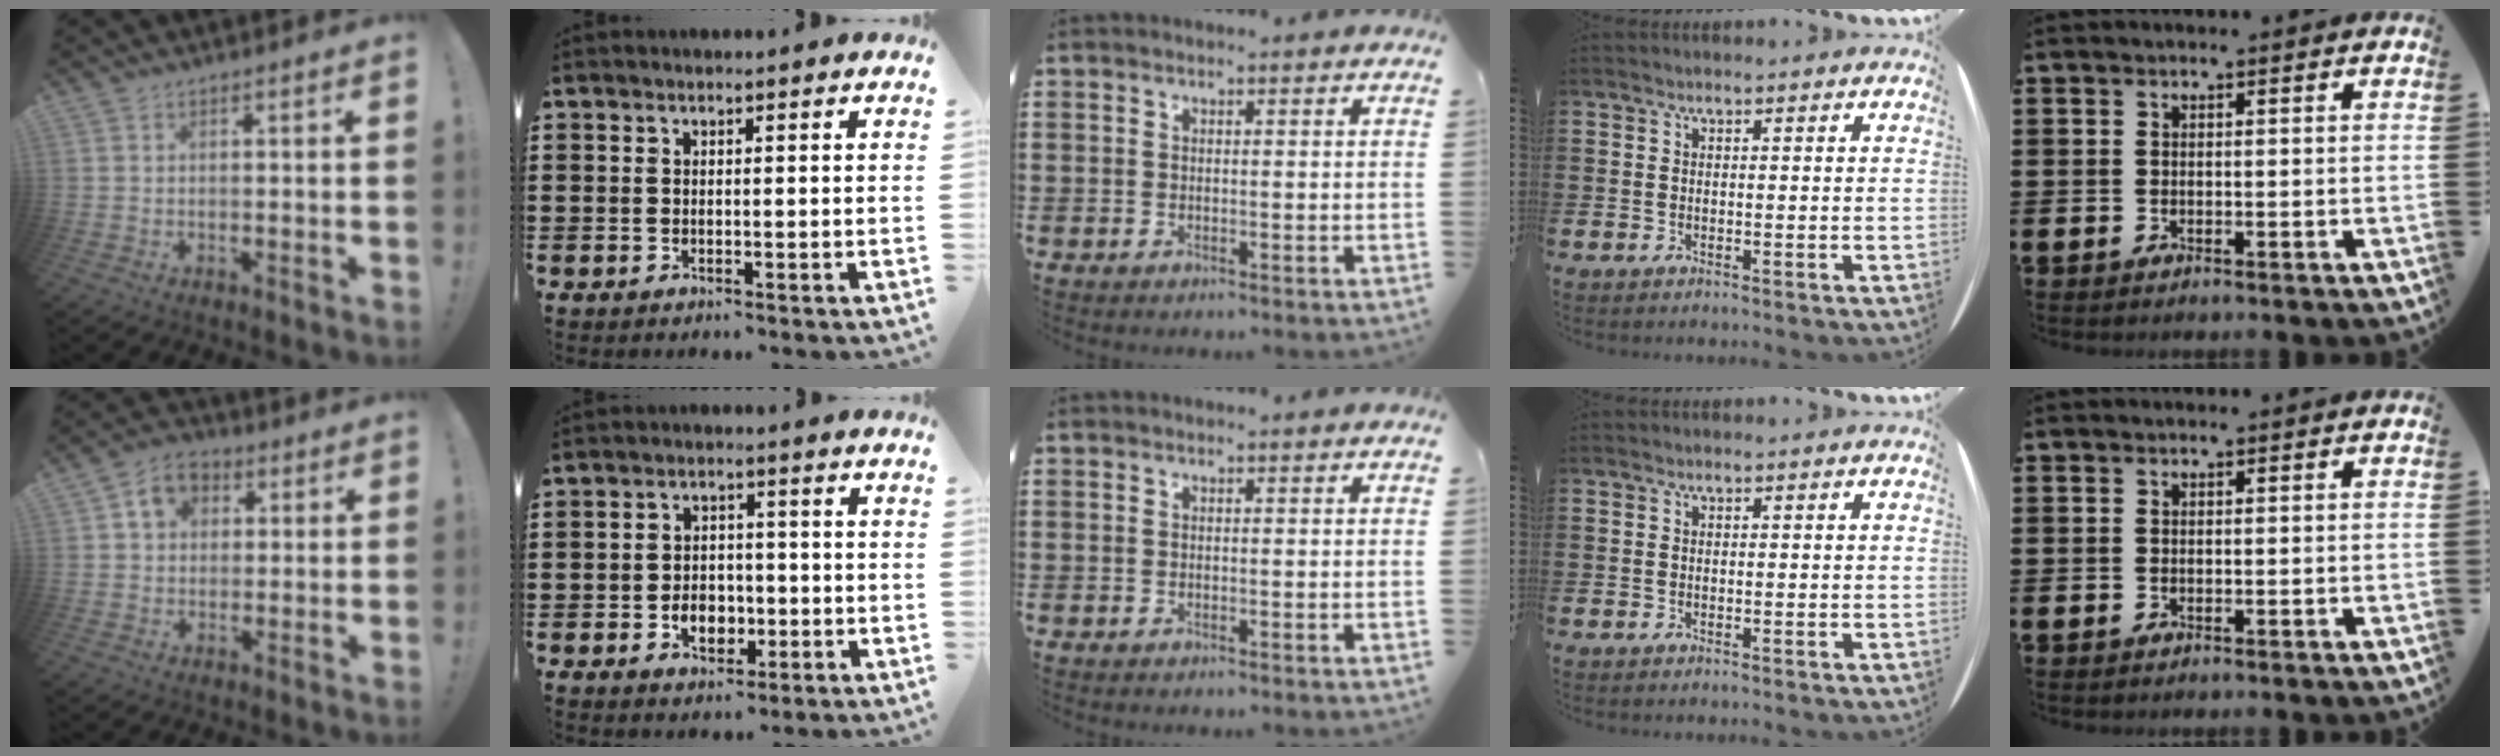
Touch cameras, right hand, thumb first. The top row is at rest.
{"thumb": {"total": 7.4, "force": [2.3, 5.9, 3.7], "torque": [-0.060, 0.008, 0.045]}, "index": {"total": 4.5, "force": [-1.5, 3.1, 2.8], "torque": [-0.041, -0.004, -0.030]}}